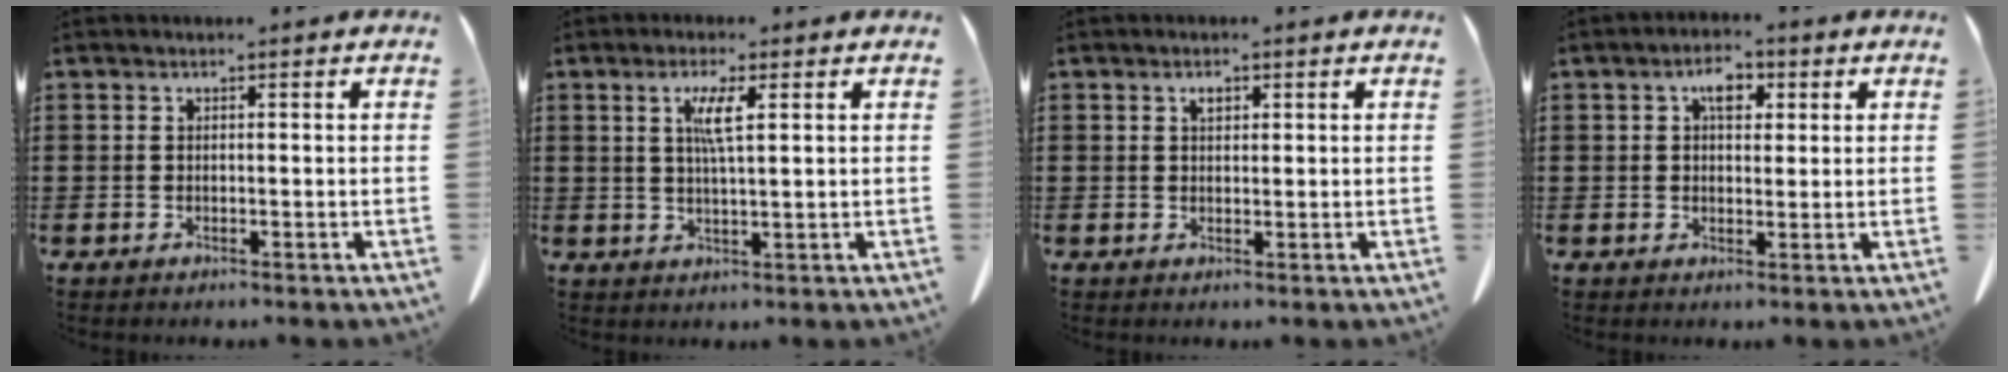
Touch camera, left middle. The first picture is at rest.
{"total": 4.1, "force": [1.5, 0.5, 3.8], "torque": [-0.079, 0.005, 0.022]}
{"total": 1.4, "force": [0.7, 0.7, 1.0], "torque": [-0.014, 0.002, 0.010]}
{"total": 4.1, "force": [1.6, 2.3, 3.1], "torque": [-0.051, 0.007, 0.022]}